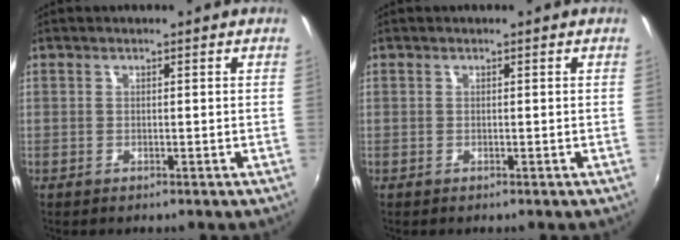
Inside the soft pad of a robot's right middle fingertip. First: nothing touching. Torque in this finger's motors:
{"motor_torque": [-0.15, 0.27, -0.05, 0.00]}